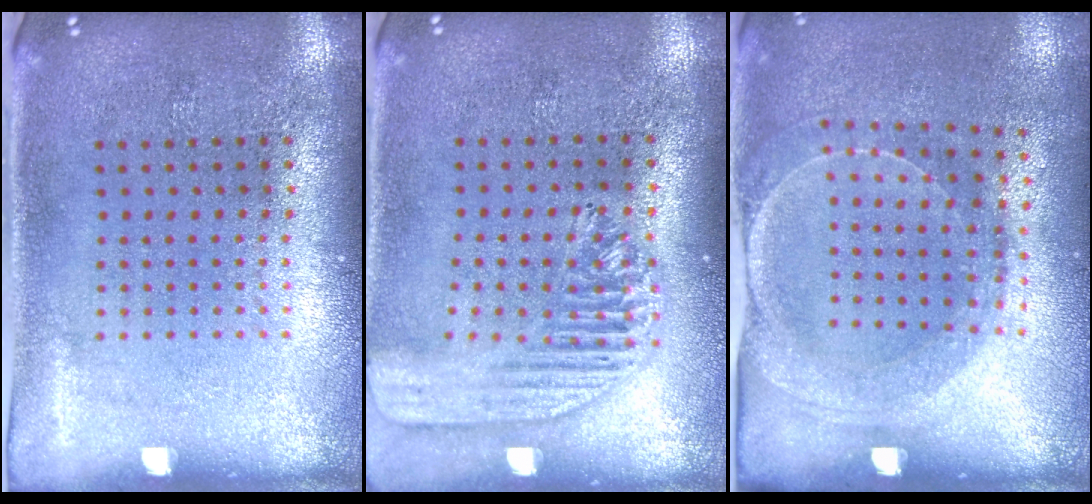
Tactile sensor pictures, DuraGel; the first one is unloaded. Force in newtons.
{"total": 1.8, "press": 1.6, "slide": 0.7}
{"total": 1.5, "press": 1.5, "slide": 0.4}